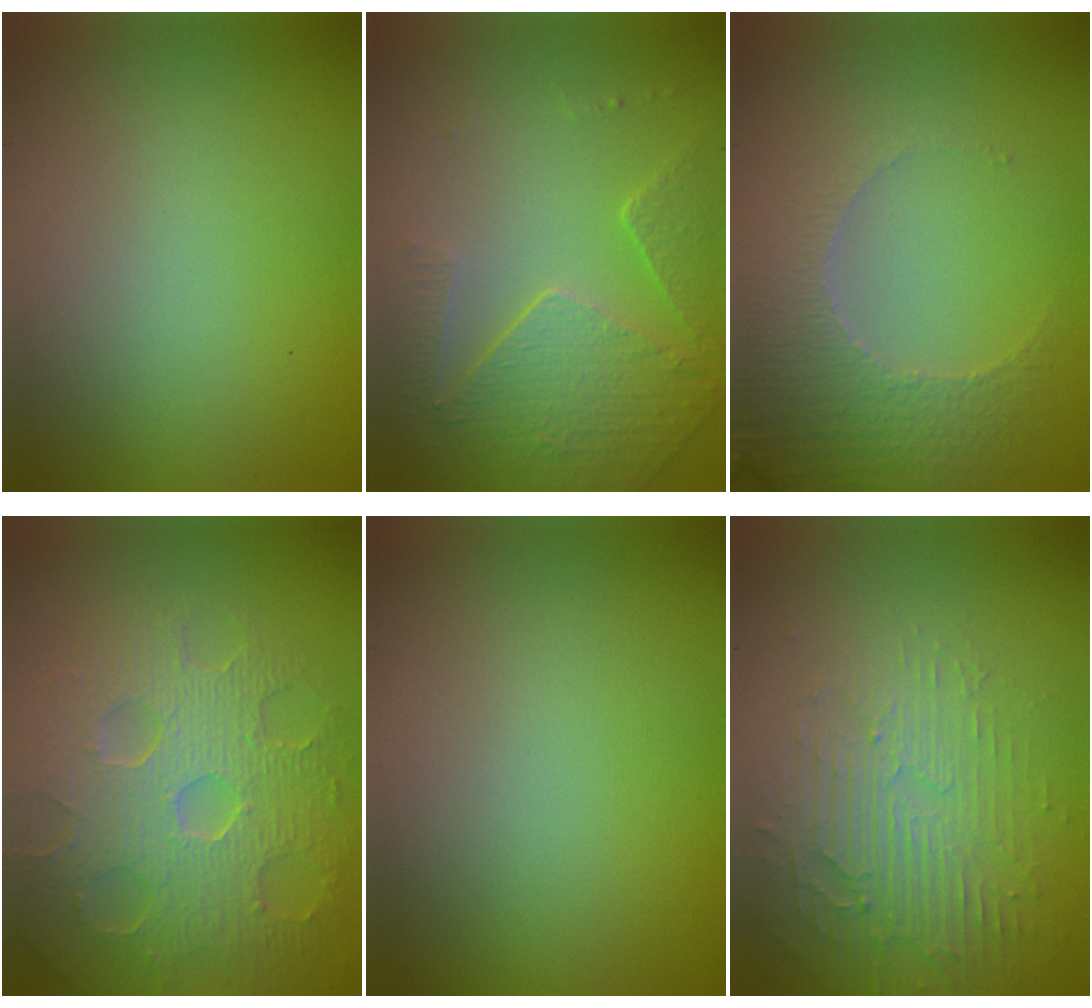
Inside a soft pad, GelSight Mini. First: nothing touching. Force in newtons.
{"total": 5.1, "press": 3.7, "slide": 3.6}
{"total": 3.9, "press": 3.8, "slide": 1.0}
{"total": 8.6, "press": 5.8, "slide": 6.4}
{"total": 0.0}
{"total": 3.7, "press": 3.2, "slide": 1.8}